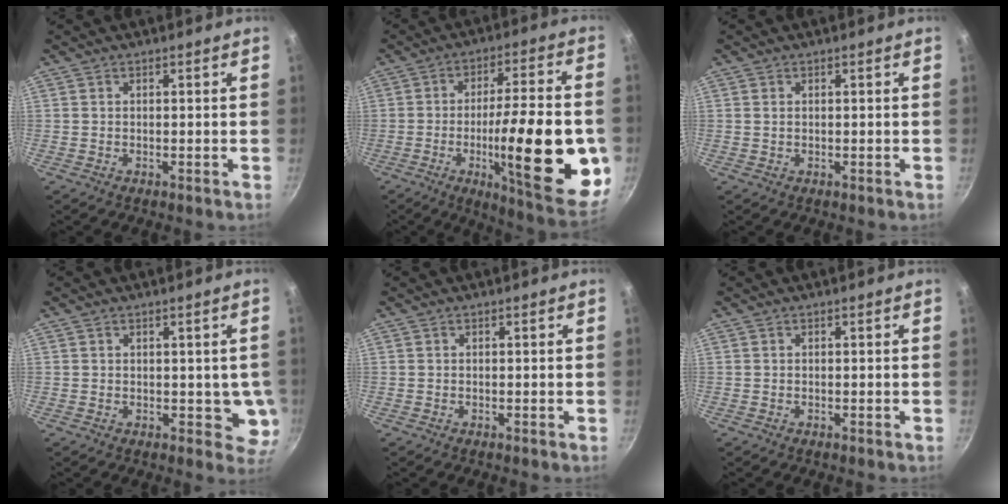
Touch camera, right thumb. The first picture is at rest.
{"total": 25.2, "force": [-5.3, 6.3, 23.8], "torque": [-0.321, 0.009, -0.075]}
{"total": 0.6, "force": [0.2, 0.4, 0.4], "torque": [-0.007, 0.001, 0.004]}
{"total": 4.8, "force": [0.6, 3.0, 3.7], "torque": [-0.027, -0.013, 0.010]}
{"total": 0.0}
{"total": 0.0}